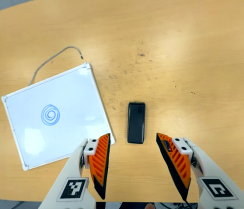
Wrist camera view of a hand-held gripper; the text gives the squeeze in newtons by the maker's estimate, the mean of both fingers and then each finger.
{"total": 0.0}